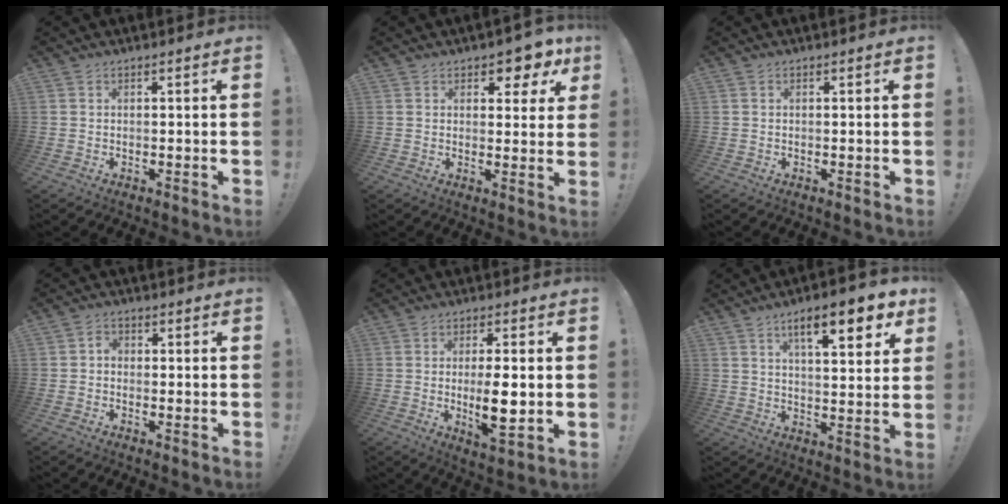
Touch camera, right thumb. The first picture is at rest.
{"total": 6.2, "force": [4.1, 3.3, 3.3], "torque": [-0.026, -0.032, 0.069]}
{"total": 0.0}
{"total": 2.3, "force": [-1.1, 1.7, 1.2], "torque": [-0.027, 0.013, -0.017]}
{"total": 9.8, "force": [-0.5, 2.8, 9.4], "torque": [-0.166, -0.015, -0.013]}
{"total": 13.0, "force": [6.6, 3.4, 10.7], "torque": [-0.156, -0.024, 0.100]}